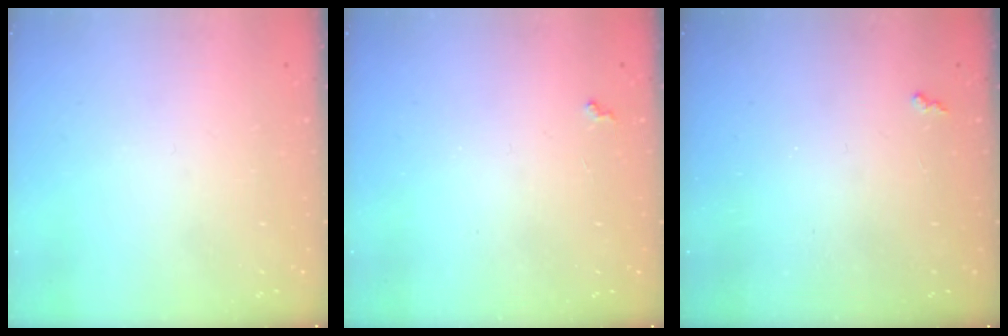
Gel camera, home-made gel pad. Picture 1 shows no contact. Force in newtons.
{"total": 3.5, "press": 3.5, "slide": 0.5}
{"total": 1.9, "press": 1.9, "slide": 0.5}